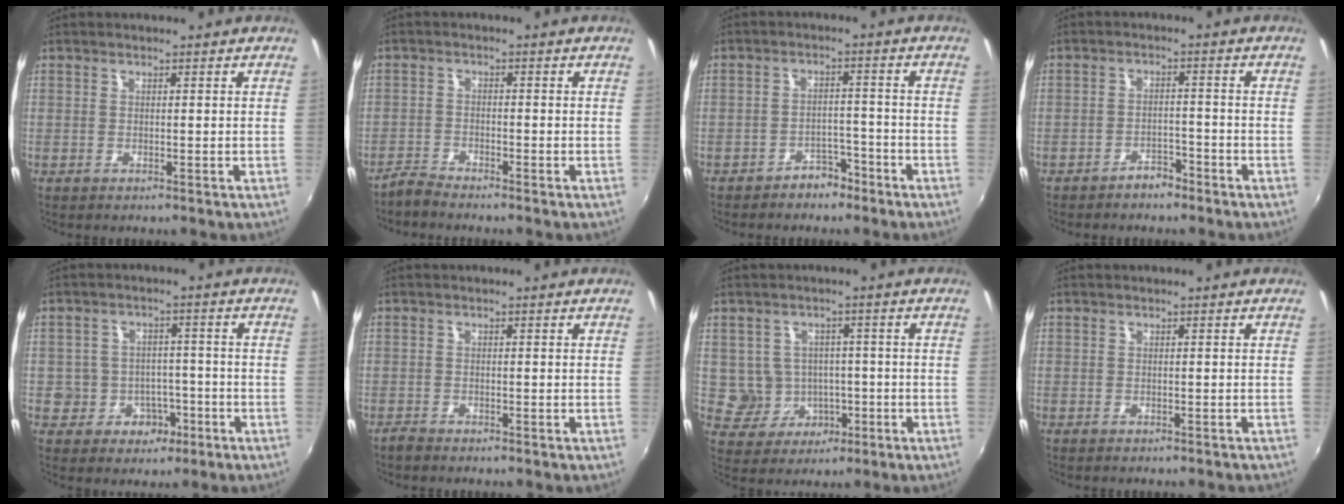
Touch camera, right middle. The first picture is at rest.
{"total": 2.8, "force": [-2.8, 0.1, 0.3], "torque": [-0.016, -0.005, -0.061]}
{"total": 4.6, "force": [-3.7, 2.4, 1.2], "torque": [-0.027, 0.016, -0.050]}
{"total": 3.3, "force": [-2.8, 1.3, 1.1], "torque": [-0.031, 0.008, -0.040]}
{"total": 6.9, "force": [-2.8, 6.1, 1.6], "torque": [-0.040, 0.024, -0.028]}
{"total": 1.5, "force": [-1.5, 0.3, 0.3], "torque": [-0.012, -0.003, -0.030]}
{"total": 6.5, "force": [-1.1, 6.3, 1.3], "torque": [-0.038, 0.015, -0.001]}
{"total": 1.6, "force": [-1.5, 0.4, 0.6], "torque": [-0.015, -0.009, -0.019]}